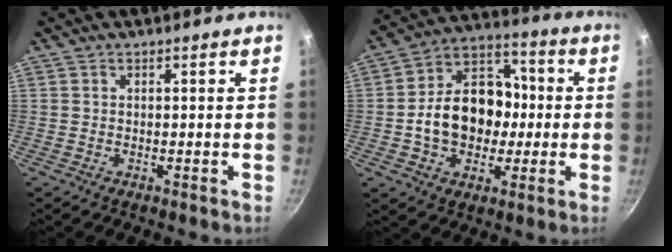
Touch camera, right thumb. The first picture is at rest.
{"total": 17.0, "force": [-1.2, 13.0, 10.8], "torque": [-0.136, 0.039, -0.031]}